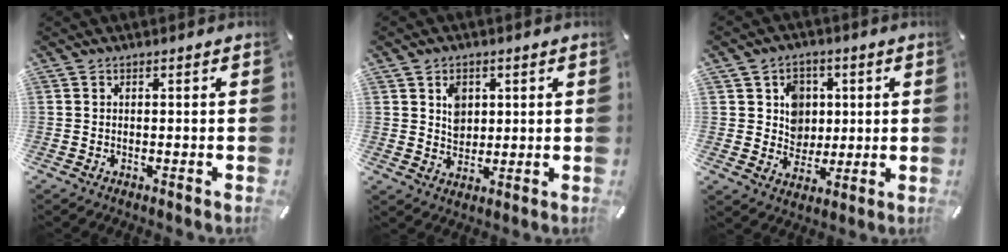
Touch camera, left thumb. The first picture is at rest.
{"total": 5.2, "force": [1.5, 4.5, 2.0], "torque": [-0.028, -0.001, 0.024]}
{"total": 8.0, "force": [1.8, 7.5, 1.8], "torque": [-0.024, -0.006, 0.032]}